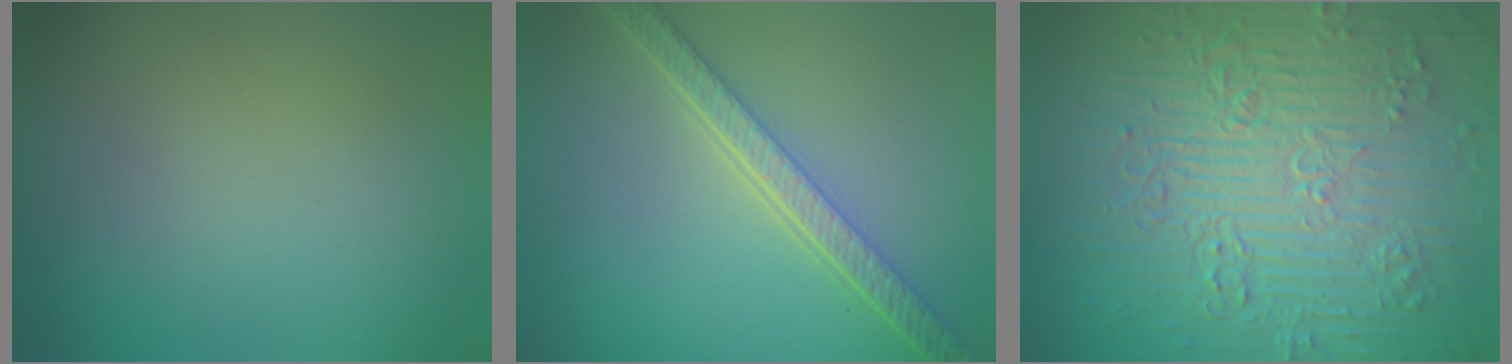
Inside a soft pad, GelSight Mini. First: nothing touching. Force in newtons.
{"total": 5.6, "press": 4.2, "slide": 3.7}
{"total": 12.0, "press": 7.9, "slide": 9.0}